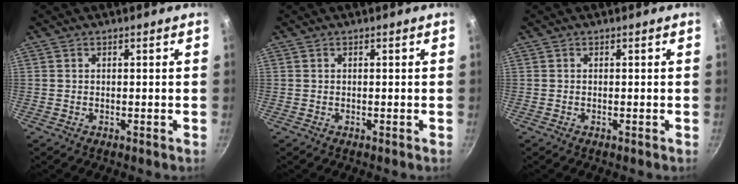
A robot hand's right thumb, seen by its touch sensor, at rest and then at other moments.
{"total": 0.0}
{"total": 0.0}